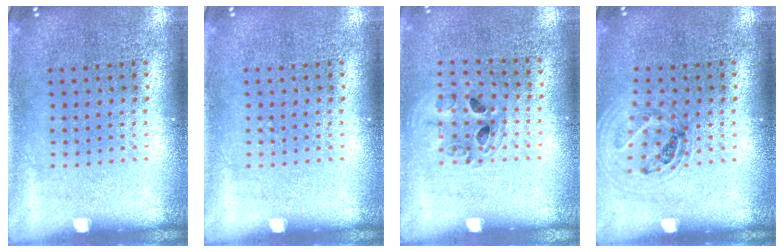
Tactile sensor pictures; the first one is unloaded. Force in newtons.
{"total": 0.0}
{"total": 1.0, "press": 1.0, "slide": 0.1}
{"total": 1.0, "press": 1.0, "slide": 0.2}